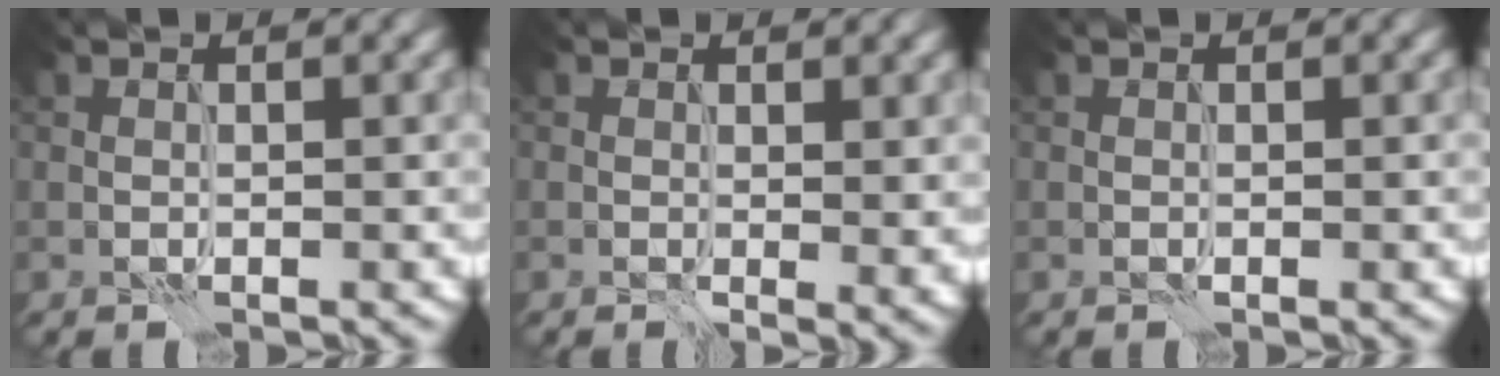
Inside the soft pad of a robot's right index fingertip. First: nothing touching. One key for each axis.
{"total": 2.2, "fx": 0.7, "fy": 0.8, "fz": 1.9, "tx": -0.017, "ty": -0.005, "tz": 0.014}
{"total": 0.0}